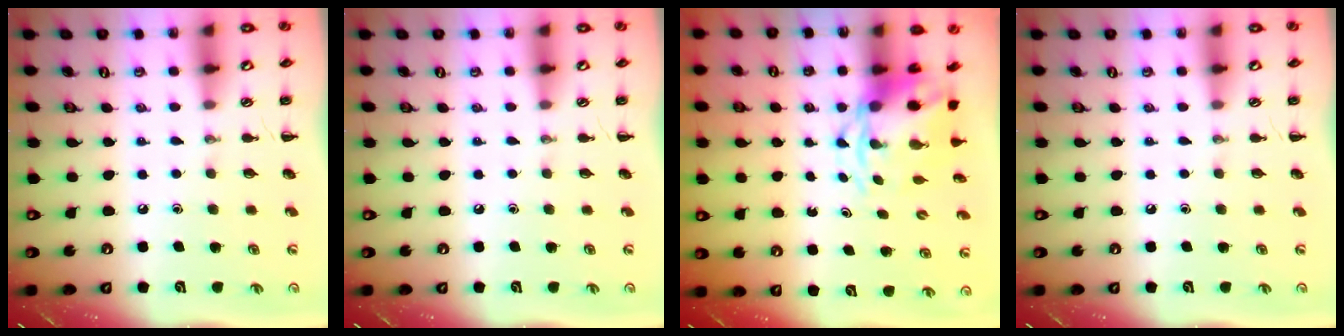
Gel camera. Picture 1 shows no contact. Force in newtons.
{"total": 0.0}
{"total": 5.8, "press": 5.7, "slide": 1.0}
{"total": 0.0}